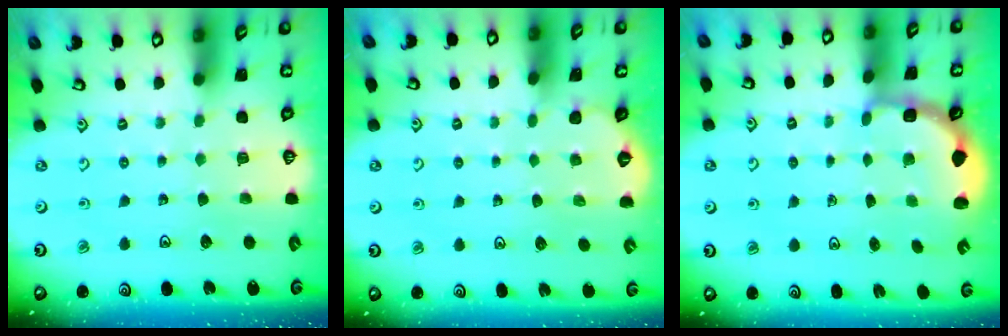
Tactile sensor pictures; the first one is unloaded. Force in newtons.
{"total": 0.0}
{"total": 2.8, "press": 2.4, "slide": 1.4}